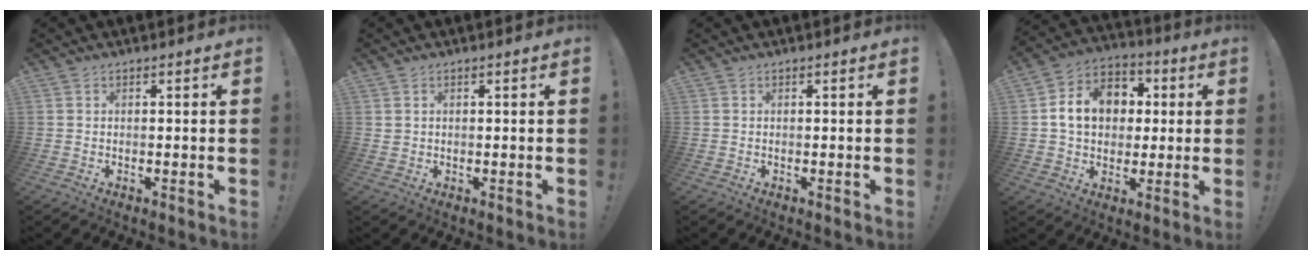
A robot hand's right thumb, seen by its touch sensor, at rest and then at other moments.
{"total": 0.9, "force": [0.5, 0.8, 0.2], "torque": [-0.010, 0.005, 0.011]}
{"total": 0.0}
{"total": 14.2, "force": [2.4, 11.5, 8.0], "torque": [-0.108, 0.004, 0.053]}